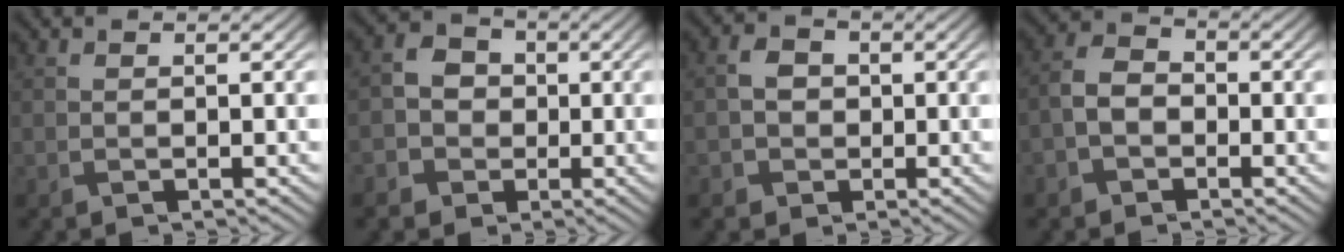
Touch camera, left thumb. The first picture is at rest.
{"total": 4.5, "force": [-1.1, 4.1, 1.5], "torque": [-0.028, -0.001, -0.033]}
{"total": 3.1, "force": [-0.4, 2.8, 1.2], "torque": [-0.028, -0.001, -0.013]}
{"total": 3.9, "force": [-1.6, 2.9, 1.9], "torque": [-0.046, 0.002, -0.041]}